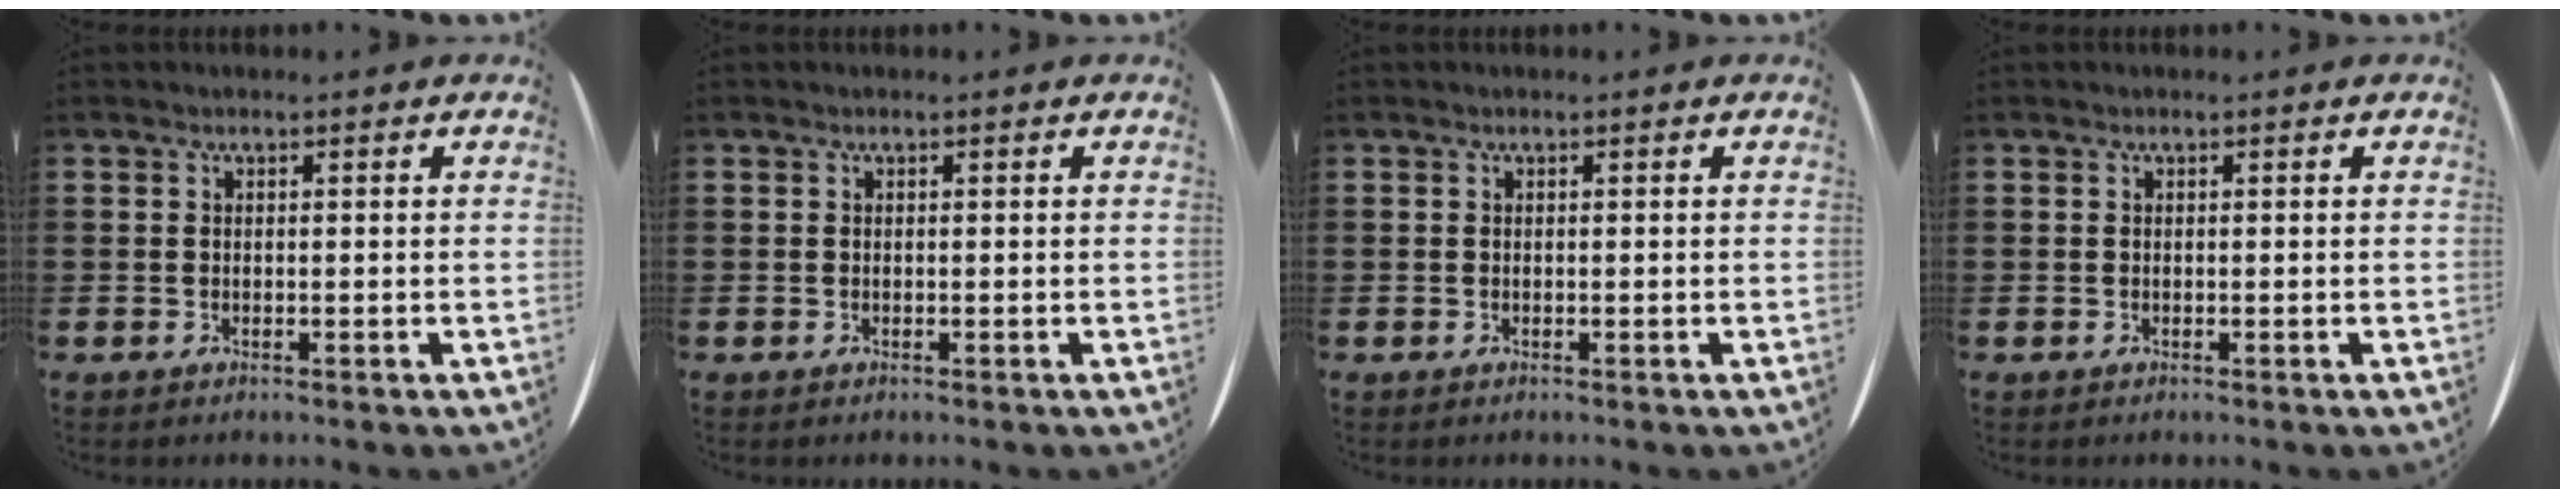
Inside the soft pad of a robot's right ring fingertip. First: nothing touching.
{"total": 0.0}
{"total": 0.0}
{"total": 0.0}